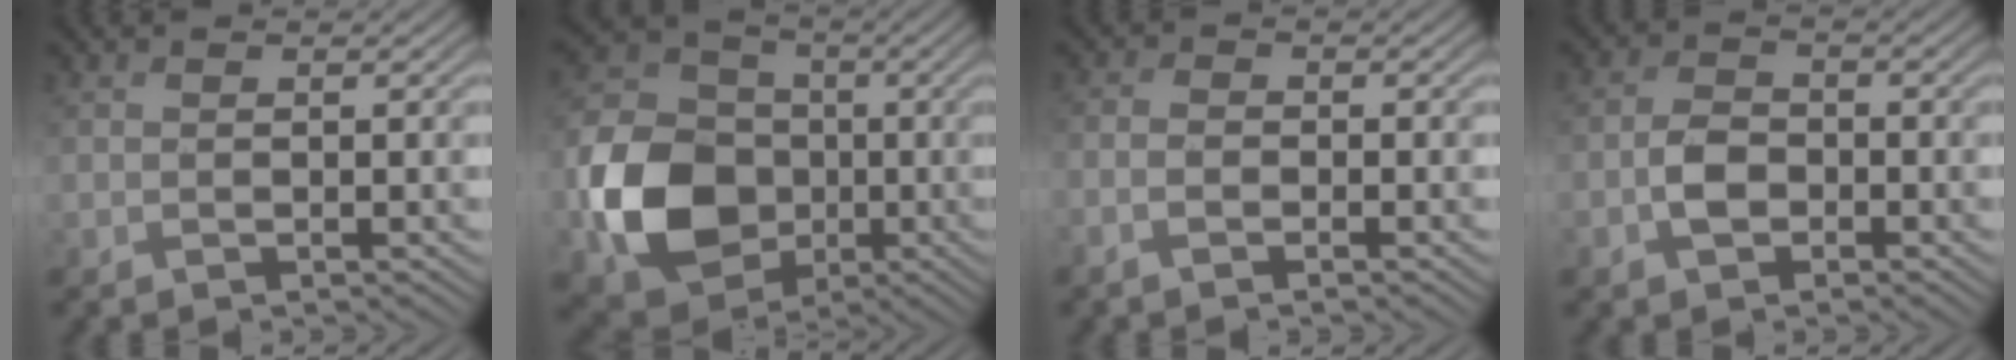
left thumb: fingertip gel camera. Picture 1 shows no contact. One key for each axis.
{"total": 12.4, "fx": -3.5, "fy": 10.0, "fz": 6.4, "tx": -0.149, "ty": -0.010, "tz": -0.079}
{"total": 1.4, "fx": -1.4, "fy": 0.2, "fz": 0.3, "tx": 0.001, "ty": 0.005, "tz": -0.036}
{"total": 3.5, "fx": -2.0, "fy": 2.1, "fz": 1.9, "tx": -0.037, "ty": 0.001, "tz": -0.048}